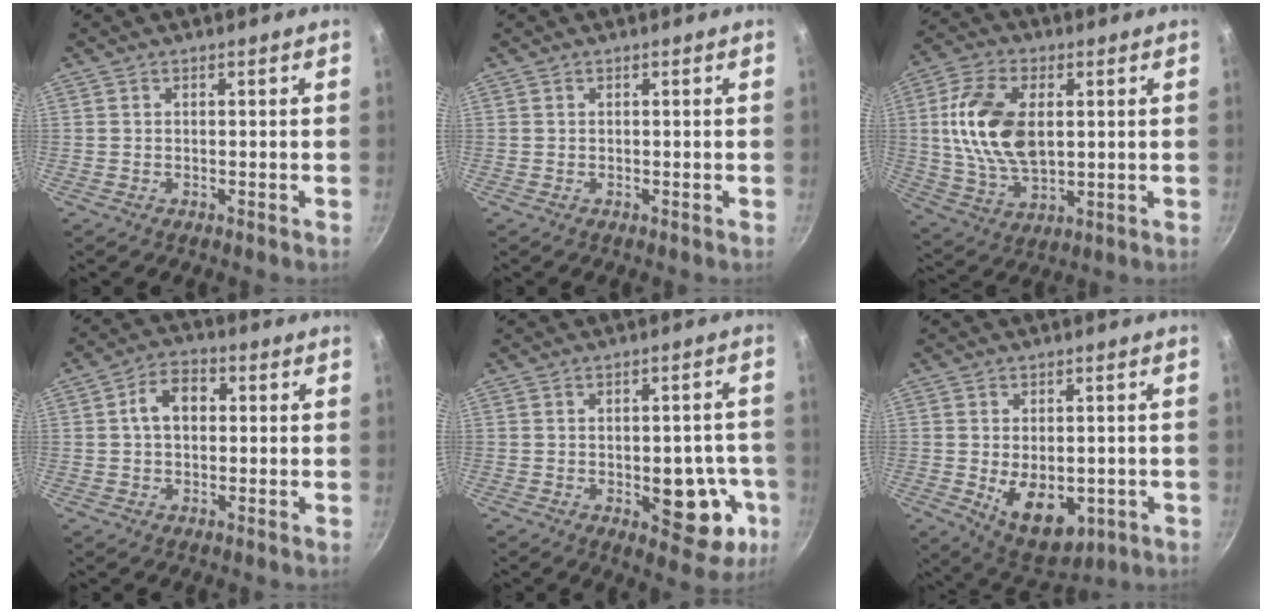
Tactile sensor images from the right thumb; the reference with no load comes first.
{"total": 0.0}
{"total": 15.8, "force": [2.3, 9.3, 12.6], "torque": [-0.226, -0.004, 0.044]}
{"total": 7.2, "force": [0.9, 5.1, 5.1], "torque": [-0.063, 0.019, 0.005]}
{"total": 12.6, "force": [-3.2, 6.5, 10.3], "torque": [-0.075, 0.009, -0.035]}
{"total": 11.4, "force": [-2.2, 7.1, 8.7], "torque": [-0.095, -0.011, -0.012]}